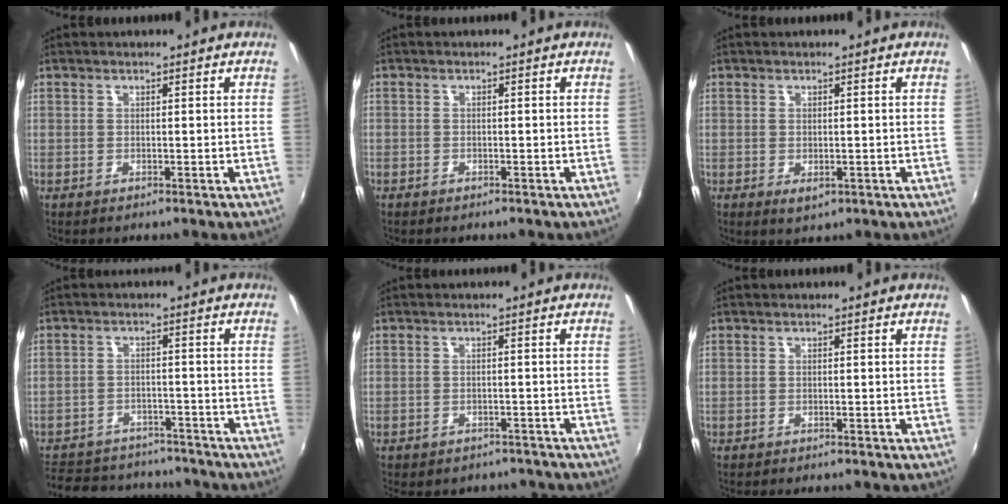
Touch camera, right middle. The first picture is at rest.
{"total": 1.1, "force": [-0.8, 0.7, 0.0], "torque": [-0.004, 0.003, -0.013]}
{"total": 2.0, "force": [-0.4, 1.3, 1.4], "torque": [-0.024, -0.005, -0.003]}
{"total": 18.2, "force": [-15.1, 7.9, 6.2], "torque": [-0.154, 0.021, -0.203]}
{"total": 7.1, "force": [-6.2, 2.9, 1.9], "torque": [-0.045, -0.011, -0.076]}
{"total": 2.3, "force": [-2.2, 0.5, 0.8], "torque": [-0.024, -0.014, -0.034]}